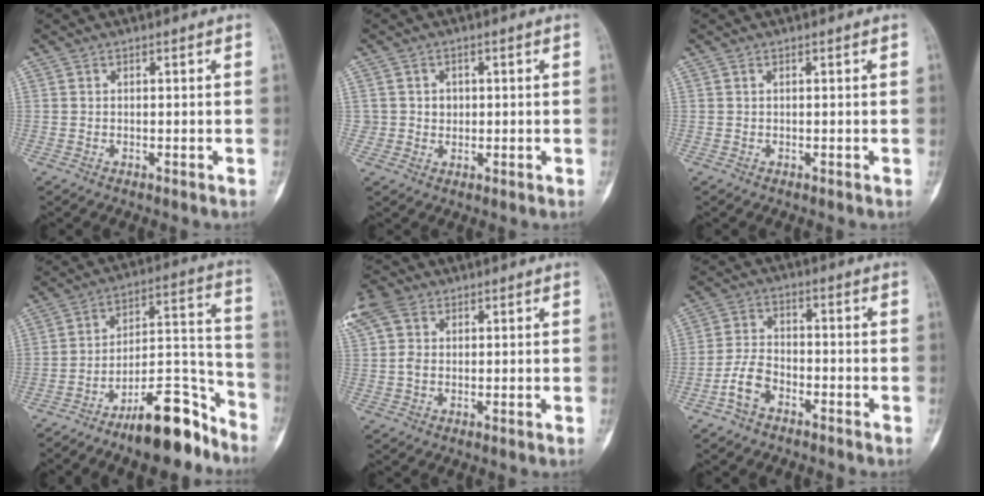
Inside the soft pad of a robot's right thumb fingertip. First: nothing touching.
{"total": 2.7, "force": [0.4, 2.5, 0.7], "torque": [0.008, 0.004, 0.007]}
{"total": 0.0}
{"total": 16.4, "force": [-11.8, 5.3, 10.0], "torque": [-0.116, 0.107, -0.194]}
{"total": 7.6, "force": [2.9, 5.5, 4.4], "torque": [-0.100, 0.018, 0.056]}
{"total": 6.1, "force": [-3.6, 3.5, 3.5], "torque": [-0.069, 0.027, -0.075]}